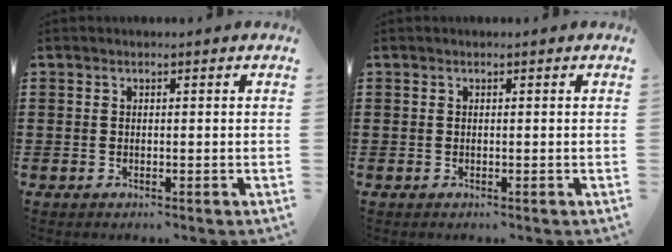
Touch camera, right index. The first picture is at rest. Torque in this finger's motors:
{"motor_torque": [0.00, 0.00, 0.00, 0.00]}